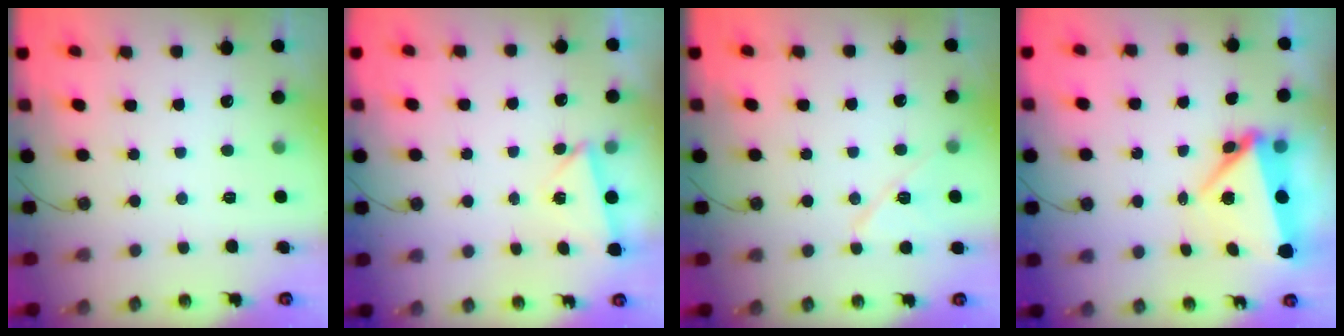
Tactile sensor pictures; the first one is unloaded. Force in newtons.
{"total": 2.0, "press": 1.9, "slide": 0.7}
{"total": 9.2, "press": 9.2, "slide": 0.7}
{"total": 8.8, "press": 6.2, "slide": 6.3}